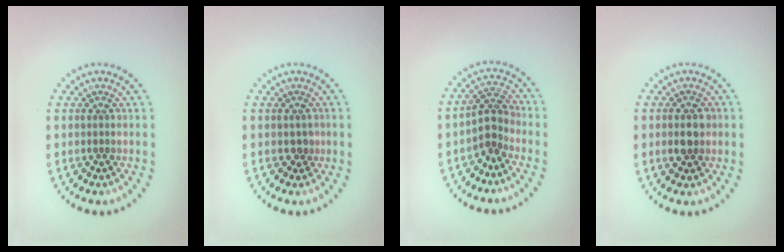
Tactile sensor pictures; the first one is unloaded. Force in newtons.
{"total": 0.9, "press": 0.7, "slide": 0.5}
{"total": 2.4, "press": 2.1, "slide": 1.2}
{"total": 2.6, "press": 2.6, "slide": 0.1}